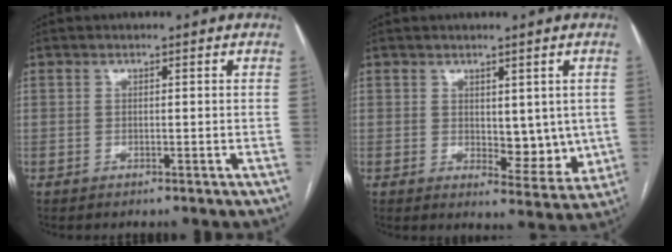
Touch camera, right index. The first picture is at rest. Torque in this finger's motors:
{"motor_torque": [0.81, 0.94, 0.05, 0.04]}